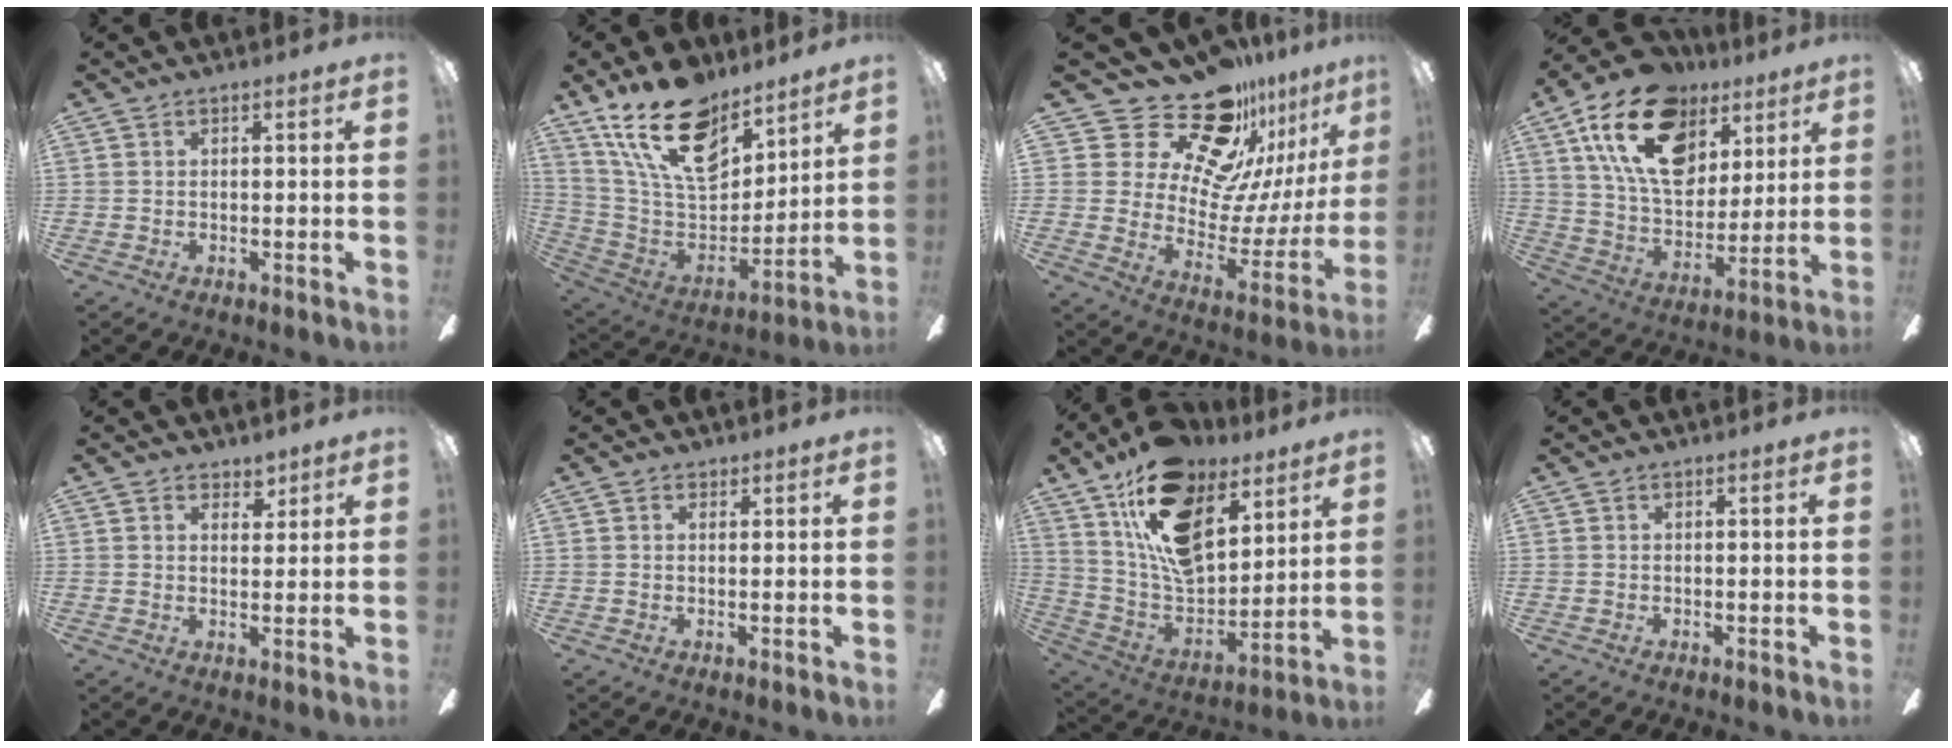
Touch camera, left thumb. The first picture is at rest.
{"total": 22.6, "force": [14.7, 11.6, 12.6], "torque": [-0.231, -0.083, 0.266]}
{"total": 22.9, "force": [18.6, 10.0, 9.1], "torque": [-0.151, -0.139, 0.341]}
{"total": 22.6, "force": [10.9, 14.2, 13.8], "torque": [-0.241, -0.034, 0.196]}
{"total": 3.4, "force": [2.6, 2.0, 0.8], "torque": [0.000, -0.012, 0.043]}
{"total": 0.8, "force": [0.6, 0.4, 0.4], "torque": [0.000, -0.003, 0.009]}
{"total": 20.2, "force": [11.8, 11.3, 11.9], "torque": [-0.232, -0.060, 0.213]}
{"total": 0.0}